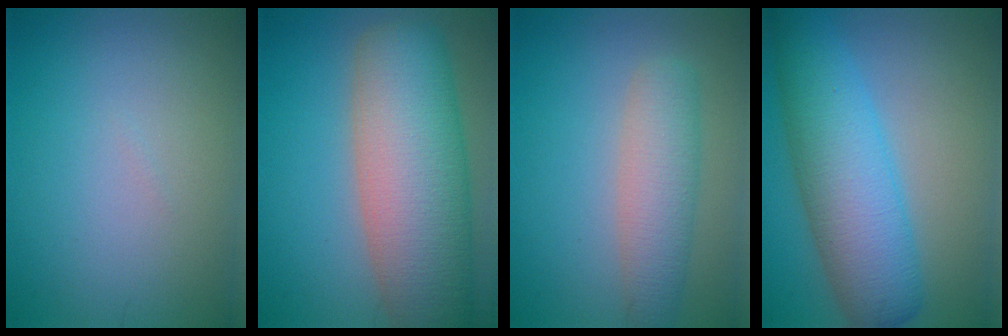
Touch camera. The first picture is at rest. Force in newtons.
{"total": 12.1, "press": 12.1, "slide": 0.7}
{"total": 4.2, "press": 4.2, "slide": 0.3}
{"total": 8.6, "press": 8.6, "slide": 0.2}